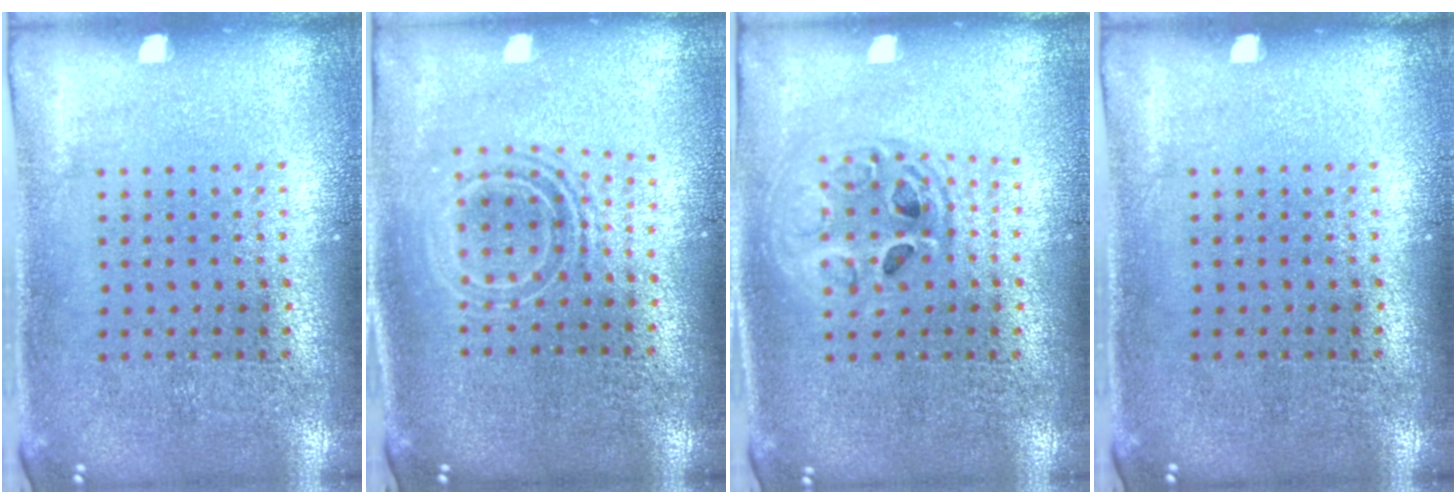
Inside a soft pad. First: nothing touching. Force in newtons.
{"total": 1.7, "press": 1.2, "slide": 1.1}
{"total": 1.4, "press": 1.2, "slide": 0.7}
{"total": 0.0}